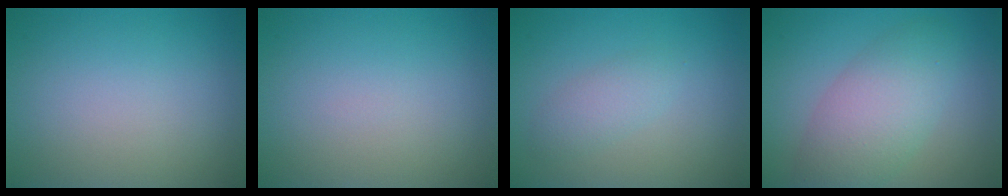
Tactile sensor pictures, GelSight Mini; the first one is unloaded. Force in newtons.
{"total": 0.0}
{"total": 1.8, "press": 1.8, "slide": 0.1}
{"total": 5.5, "press": 5.5, "slide": 0.2}